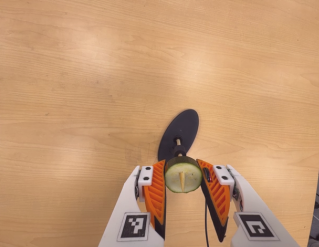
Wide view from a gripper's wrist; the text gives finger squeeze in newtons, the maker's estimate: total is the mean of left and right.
{"total": 9.6, "left": 8.5, "right": 10.6}